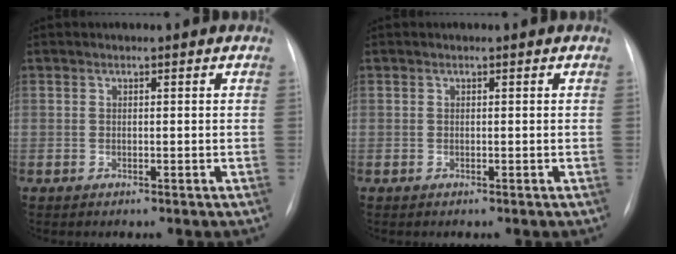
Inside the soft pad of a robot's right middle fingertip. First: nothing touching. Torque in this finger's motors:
{"motor_torque": [0.15, -0.11, 0.03, 0.02]}